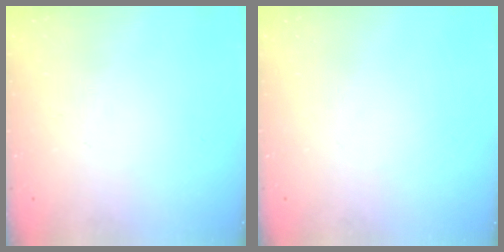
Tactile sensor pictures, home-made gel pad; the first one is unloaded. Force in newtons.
{"total": 0.0}